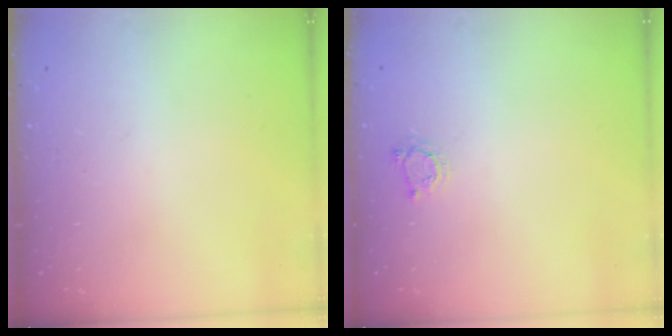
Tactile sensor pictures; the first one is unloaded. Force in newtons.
{"total": 3.3, "press": 3.2, "slide": 0.5}